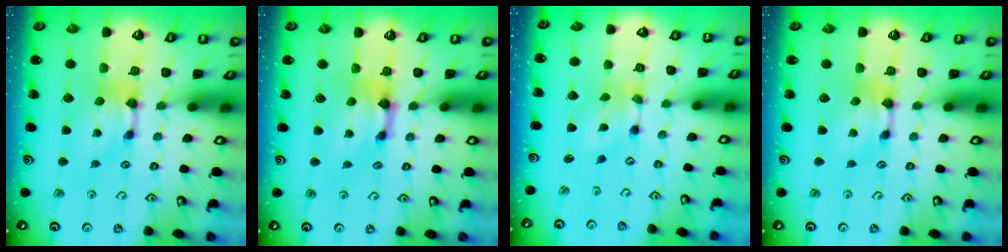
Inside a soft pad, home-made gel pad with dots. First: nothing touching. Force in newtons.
{"total": 1.5, "press": 1.2, "slide": 0.9}
{"total": 2.1, "press": 1.4, "slide": 1.5}
{"total": 0.0}